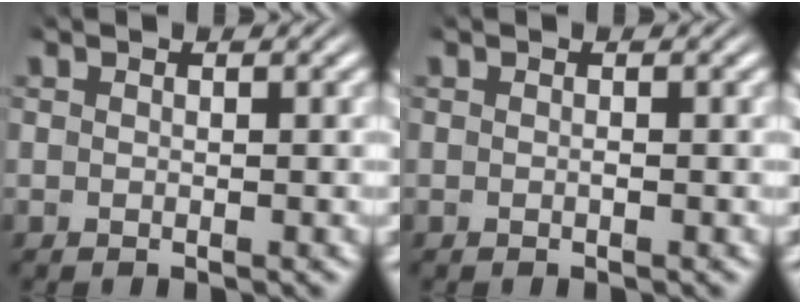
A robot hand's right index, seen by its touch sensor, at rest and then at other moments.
{"total": 0.0}